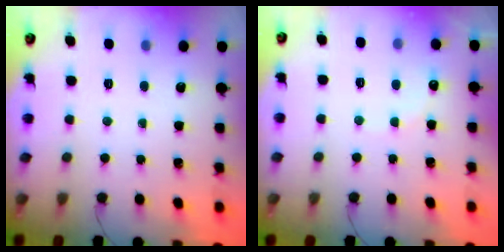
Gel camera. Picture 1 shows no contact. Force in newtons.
{"total": 7.2, "press": 7.0, "slide": 1.3}